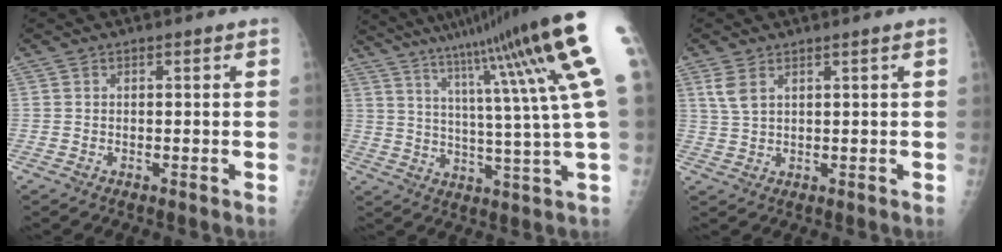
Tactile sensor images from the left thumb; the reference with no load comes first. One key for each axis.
{"total": 24.2, "fx": 14.0, "fy": 0.5, "fz": 19.7, "tx": -0.290, "ty": -0.049, "tz": 0.198}
{"total": 3.4, "fx": 1.9, "fy": 1.2, "fz": 2.6, "tx": -0.061, "ty": 0.001, "tz": 0.050}